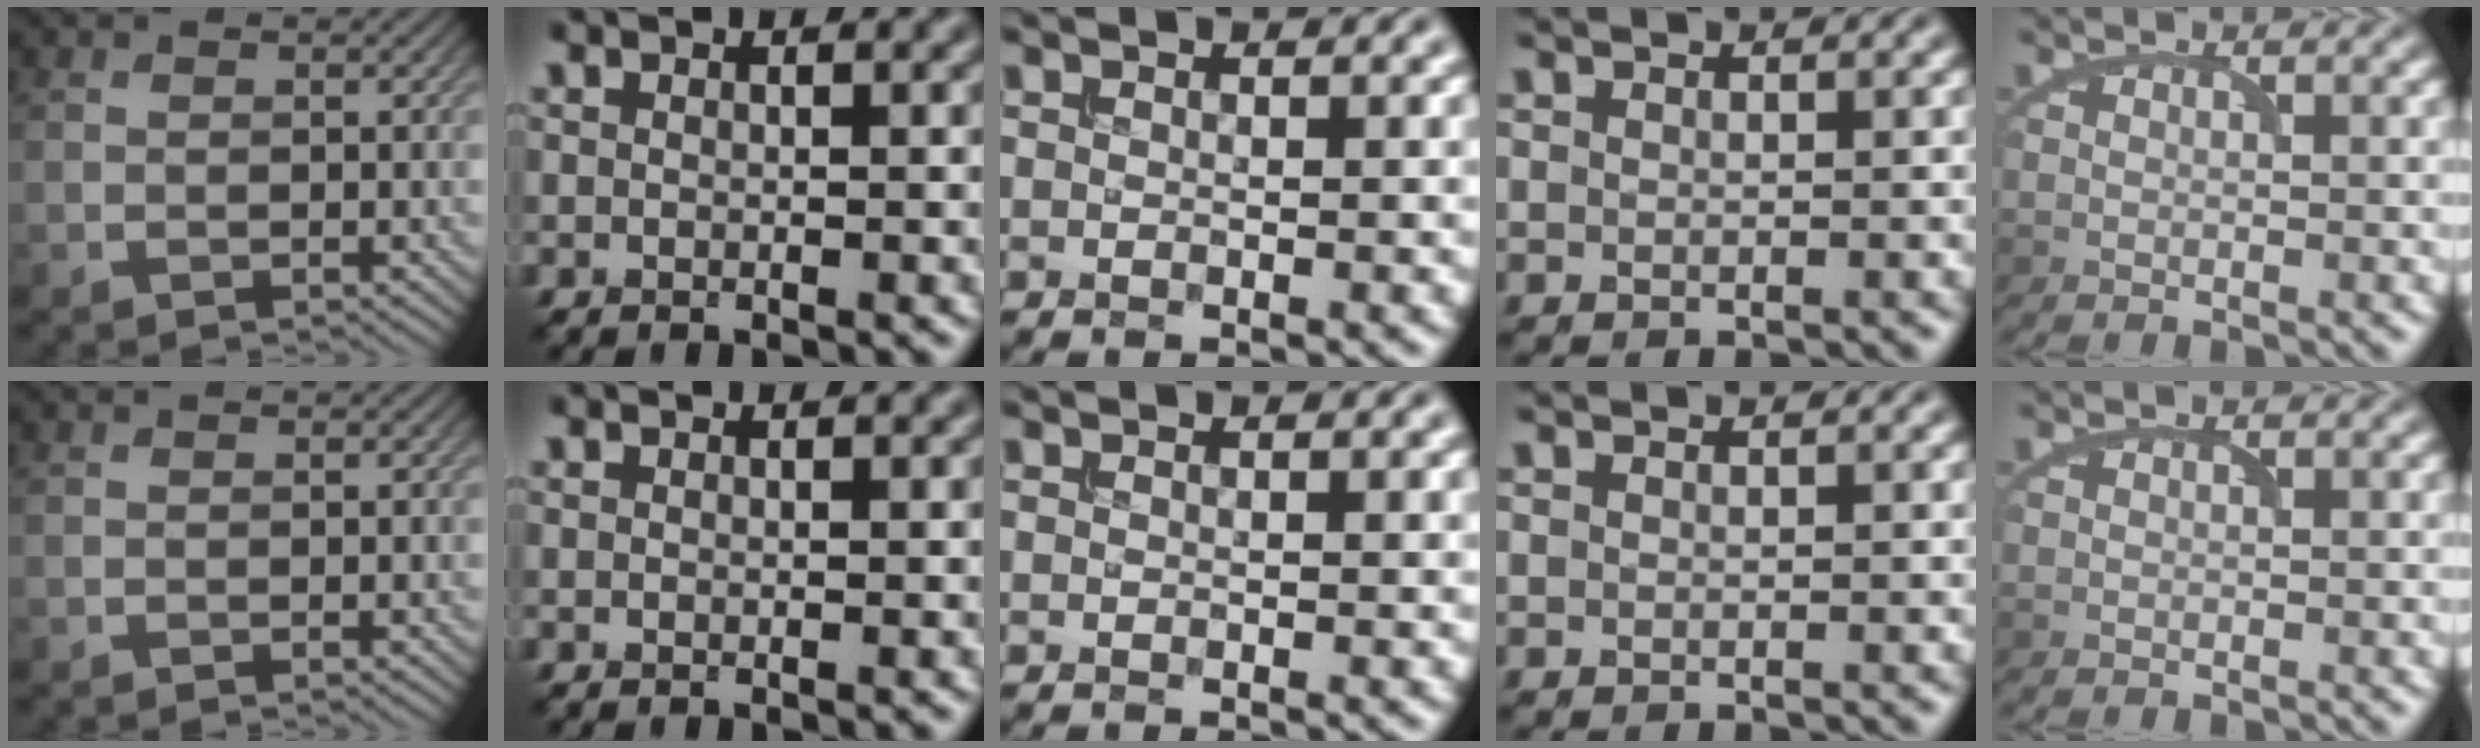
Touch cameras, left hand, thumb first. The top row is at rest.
{}